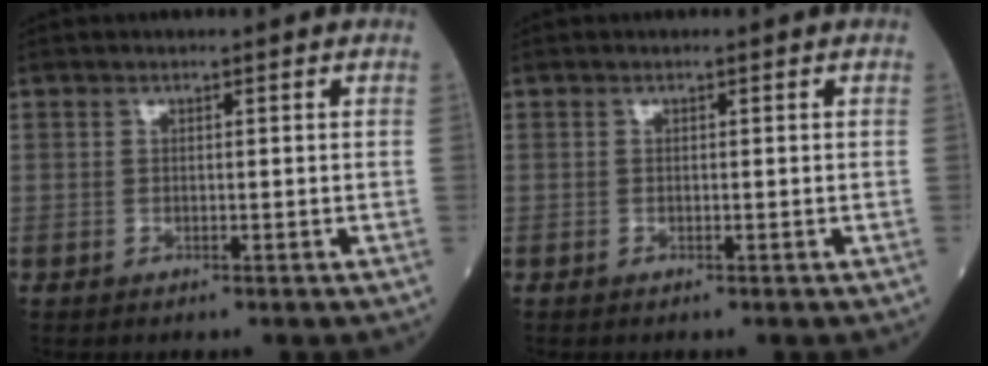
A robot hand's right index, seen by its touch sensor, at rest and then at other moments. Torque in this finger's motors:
{"motor_torque": [0.00, 0.00, 0.00, 0.00]}